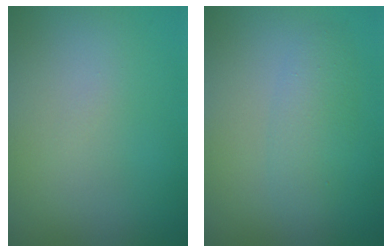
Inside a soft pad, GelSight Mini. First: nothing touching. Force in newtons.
{"total": 2.7, "press": 2.7, "slide": 0.0}